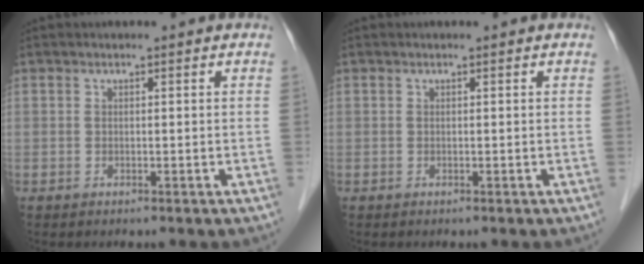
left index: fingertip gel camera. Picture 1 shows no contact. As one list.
[{"total": 0.0}]